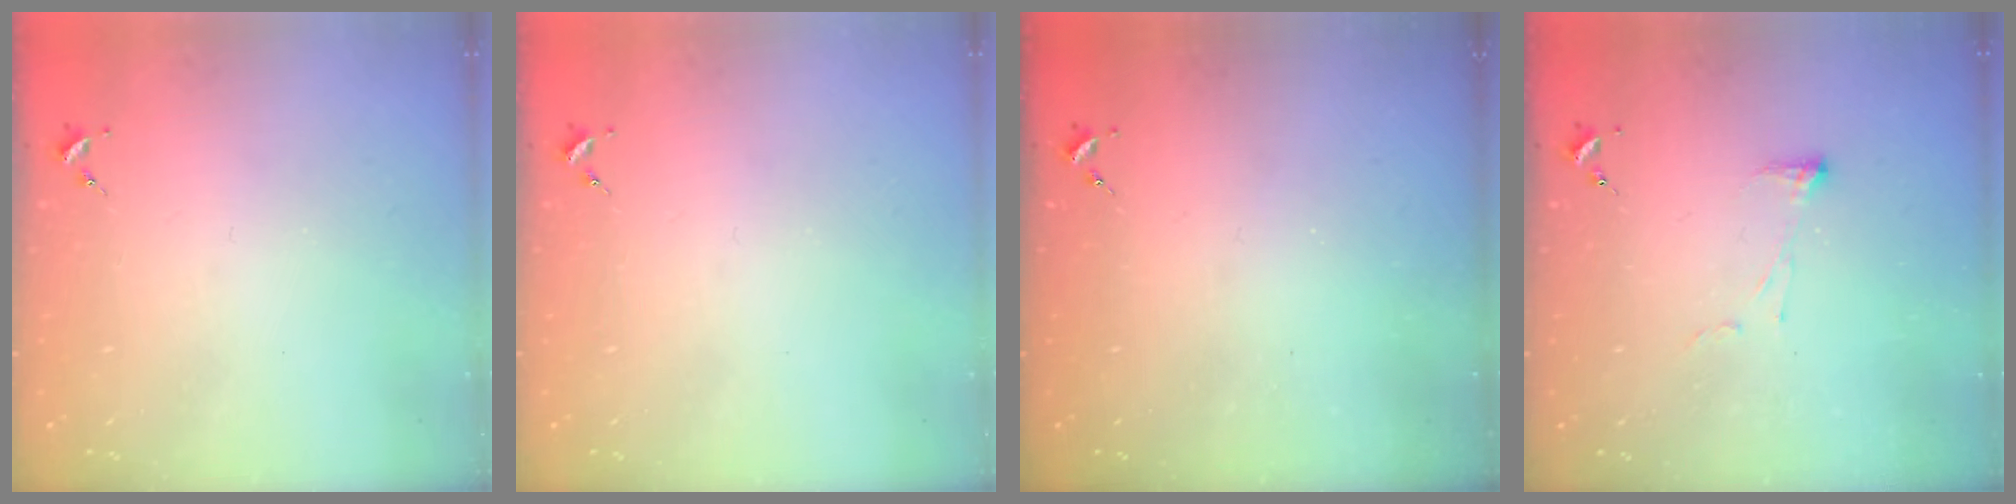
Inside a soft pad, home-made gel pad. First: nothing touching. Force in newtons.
{"total": 0.0}
{"total": 0.0}
{"total": 4.1, "press": 4.1, "slide": 0.7}